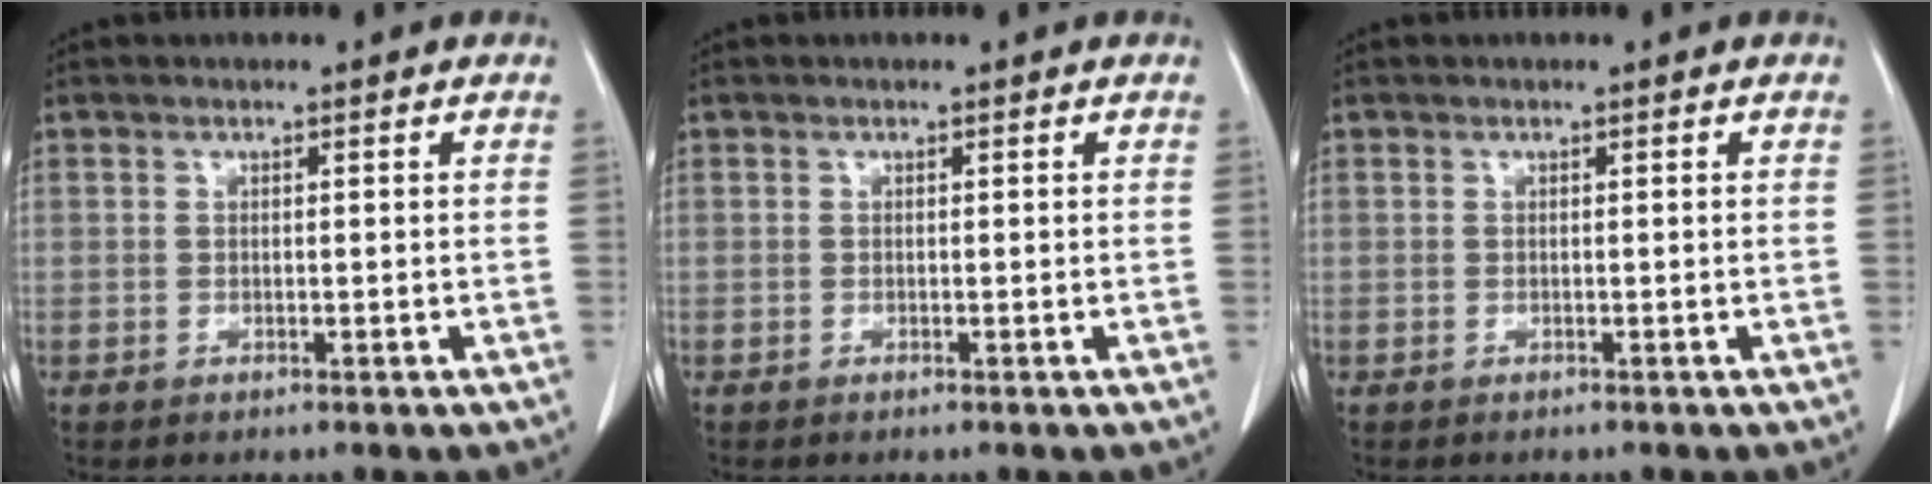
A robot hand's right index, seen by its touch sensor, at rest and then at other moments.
{"total": 0.0}
{"total": 0.6, "force": [-0.6, 0.2, 0.1], "torque": [-0.005, -0.001, -0.010]}